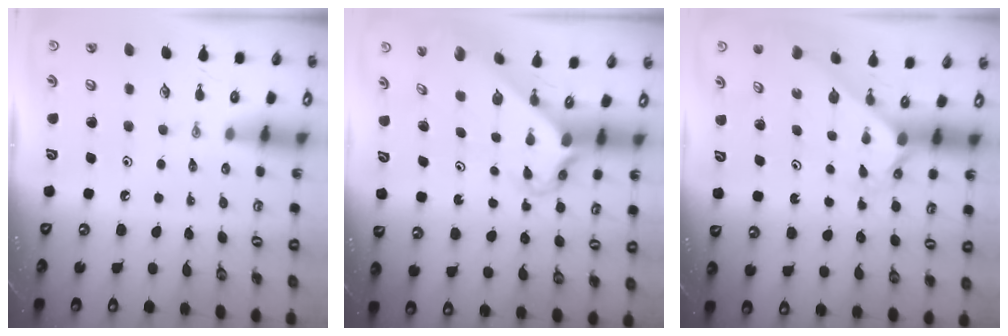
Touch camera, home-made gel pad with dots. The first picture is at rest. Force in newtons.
{"total": 2.8, "press": 2.8, "slide": 0.2}
{"total": 1.5, "press": 1.5, "slide": 0.1}